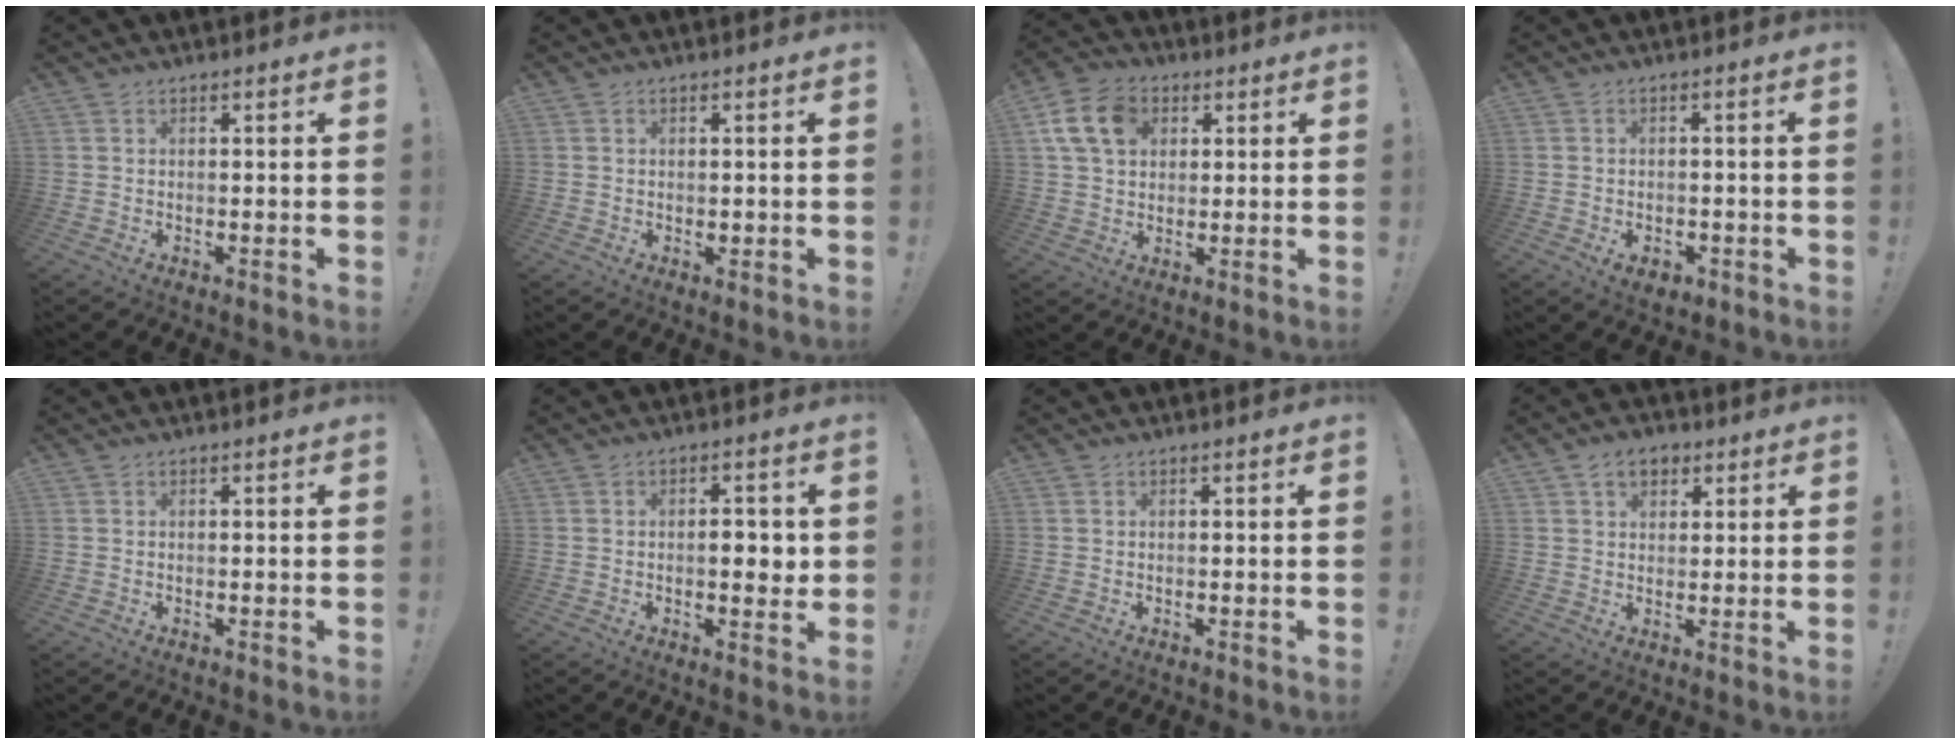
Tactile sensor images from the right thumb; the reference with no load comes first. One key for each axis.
{"total": 0.5, "fx": 0.1, "fy": 0.5, "fz": 0.2, "tx": 0.006, "ty": -0.003, "tz": 0.002}
{"total": 12.7, "fx": 4.3, "fy": 9.4, "fz": 7.3, "tx": -0.127, "ty": -0.002, "tz": 0.089}
{"total": 4.0, "fx": -2.1, "fy": 2.6, "fz": 2.2, "tx": -0.025, "ty": 0.007, "tz": -0.036}
{"total": 0.0}
{"total": 4.6, "fx": -0.2, "fy": 2.1, "fz": 4.1, "tx": -0.050, "ty": 0.000, "tz": -0.009}
{"total": 0.0}
{"total": 6.3, "fx": 3.2, "fy": 4.4, "fz": 3.2, "tx": -0.044, "ty": -0.004, "tz": 0.058}